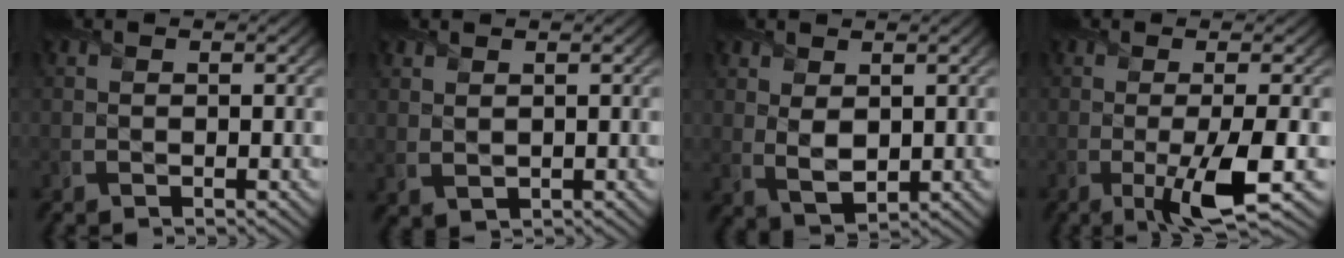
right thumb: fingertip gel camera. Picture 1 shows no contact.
{"total": 1.4, "force": [0.9, 0.7, 0.8], "torque": [-0.021, -0.004, 0.024]}
{"total": 3.8, "force": [1.2, 2.2, 2.8], "torque": [-0.069, -0.005, 0.030]}
{"total": 6.2, "force": [-1.5, 1.1, 5.9], "torque": [-0.102, -0.002, -0.027]}